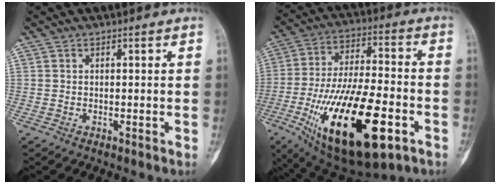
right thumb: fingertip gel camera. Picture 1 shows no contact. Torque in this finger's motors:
{"motor_torque": [0.28, 1.11, 2.11, -0.66, 0.24]}